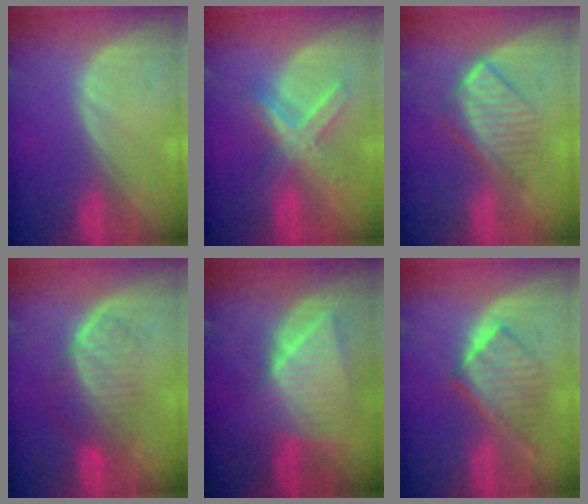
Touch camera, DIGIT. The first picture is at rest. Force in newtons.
{"total": 7.2, "press": 6.3, "slide": 3.5}
{"total": 7.0, "press": 6.0, "slide": 3.6}
{"total": 6.5, "press": 6.3, "slide": 1.6}
{"total": 9.0, "press": 7.9, "slide": 4.3}
{"total": 6.5, "press": 6.4, "slide": 1.0}